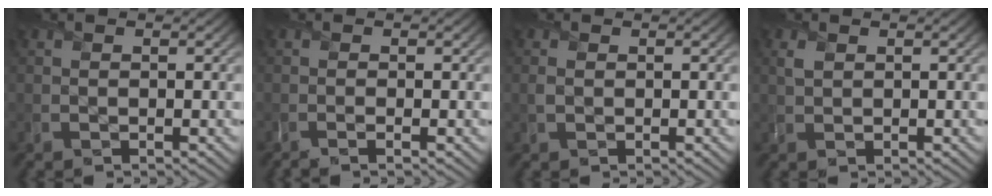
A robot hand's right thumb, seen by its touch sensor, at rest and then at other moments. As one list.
[{"total": 1.0, "force": [-0.3, 0.1, 1.0], "torque": [-0.014, 0.000, -0.014]}, {"total": 1.1, "force": [0.2, 0.7, 0.8], "torque": [-0.024, -0.001, 0.002]}, {"total": 1.3, "force": [0.7, 0.7, 0.8], "torque": [-0.022, 0.002, 0.014]}]